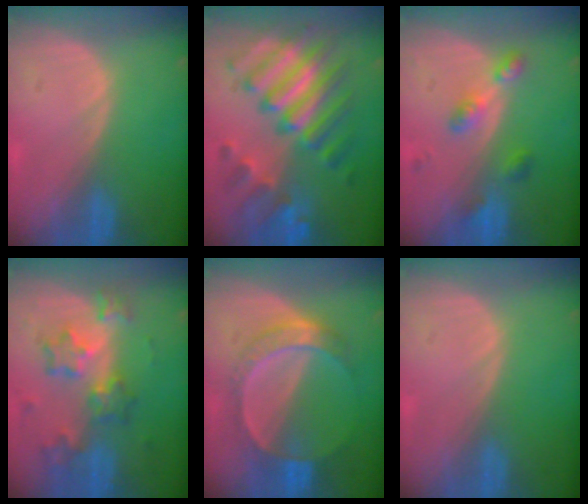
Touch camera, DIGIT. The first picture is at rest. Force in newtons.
{"total": 11.8, "press": 11.7, "slide": 1.2}
{"total": 4.6, "press": 4.5, "slide": 1.0}
{"total": 8.3, "press": 7.3, "slide": 4.1}
{"total": 6.9, "press": 6.5, "slide": 2.4}
{"total": 0.0}